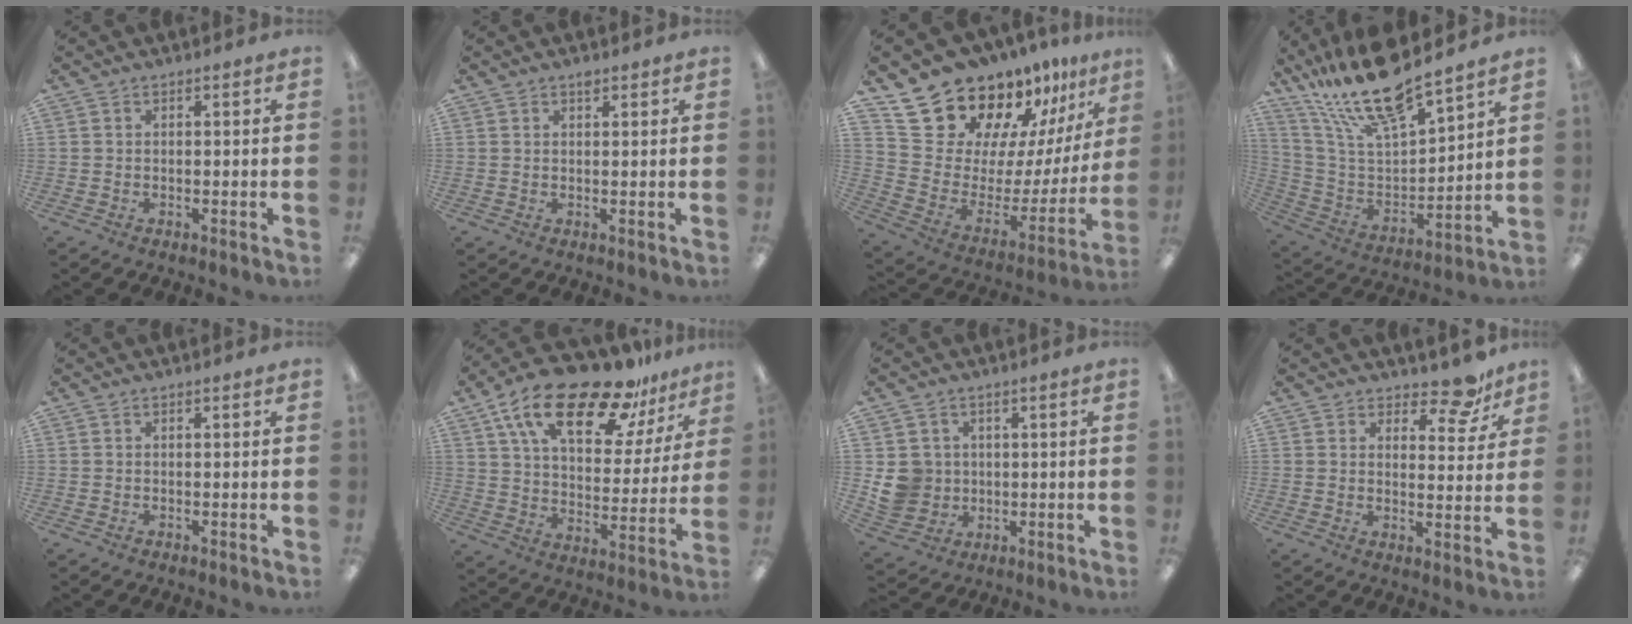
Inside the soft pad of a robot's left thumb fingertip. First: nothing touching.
{"total": 2.5, "force": [2.0, 0.9, 1.3], "torque": [-0.012, -0.008, 0.033]}
{"total": 21.4, "force": [18.1, 9.4, 6.5], "torque": [-0.108, -0.148, 0.340]}
{"total": 20.1, "force": [16.9, 4.5, 9.9], "torque": [-0.205, -0.107, 0.297]}
{"total": 0.0}
{"total": 23.1, "force": [15.6, 9.6, 14.1], "torque": [-0.239, -0.091, 0.269]}
{"total": 7.7, "force": [1.2, 7.4, 1.7], "torque": [-0.042, 0.005, 0.031]}
{"total": 8.7, "force": [6.8, 3.6, 4.0], "torque": [-0.041, -0.045, 0.117]}